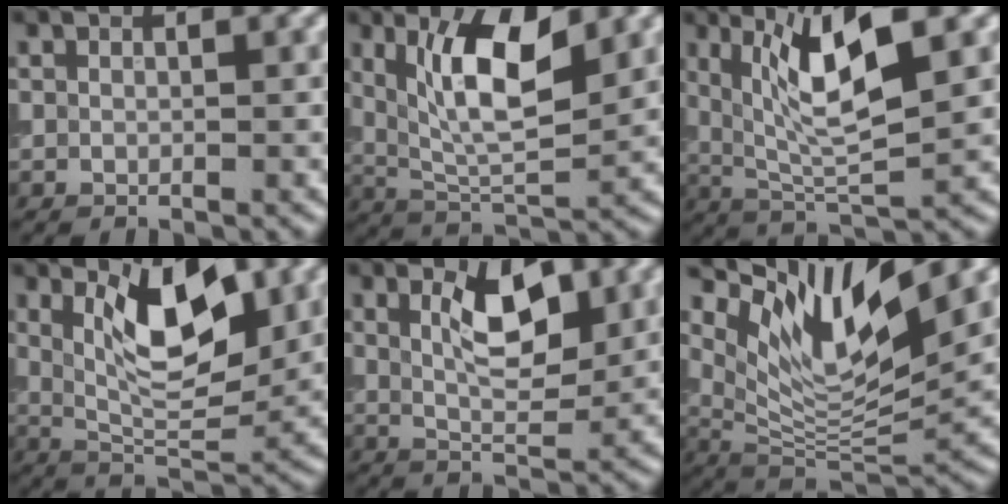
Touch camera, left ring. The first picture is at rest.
{"total": 7.9, "force": [2.8, 2.7, 6.8], "torque": [-0.127, -0.005, 0.054]}
{"total": 7.8, "force": [2.5, 1.8, 7.1], "torque": [-0.133, -0.007, 0.048]}
{"total": 7.1, "force": [2.3, 2.6, 6.2], "torque": [-0.101, -0.004, 0.040]}
{"total": 4.7, "force": [1.8, 1.8, 3.9], "torque": [-0.068, -0.002, 0.030]}
{"total": 9.5, "force": [5.7, 2.7, 7.1], "torque": [-0.138, -0.007, 0.114]}